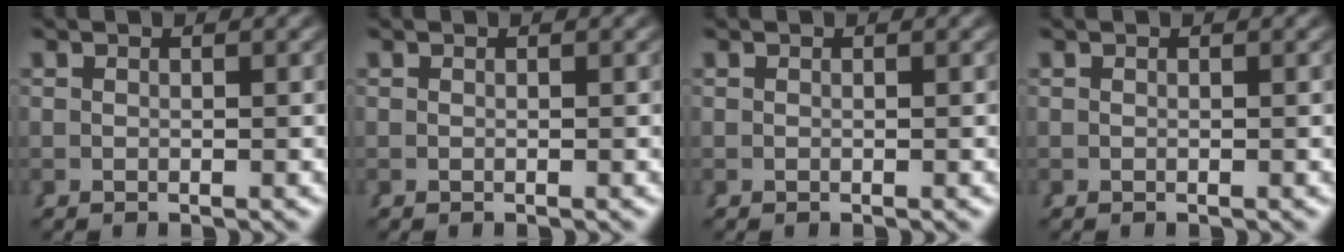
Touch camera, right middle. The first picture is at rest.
{"total": 0.0}
{"total": 0.0}
{"total": 0.0}